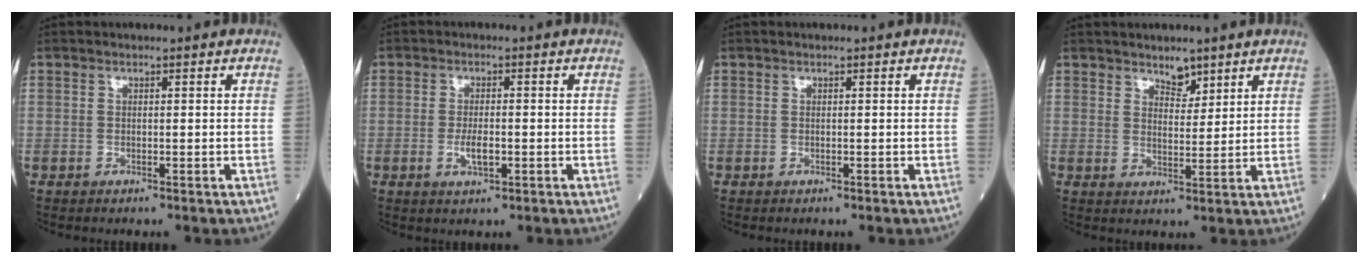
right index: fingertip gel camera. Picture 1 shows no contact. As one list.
[{"total": 3.1, "force": [-0.8, 1.0, 2.8], "torque": [-0.052, 0.001, -0.013]}, {"total": 0.0}, {"total": 3.1, "force": [2.5, 1.4, 1.2], "torque": [-0.016, -0.004, 0.043]}]